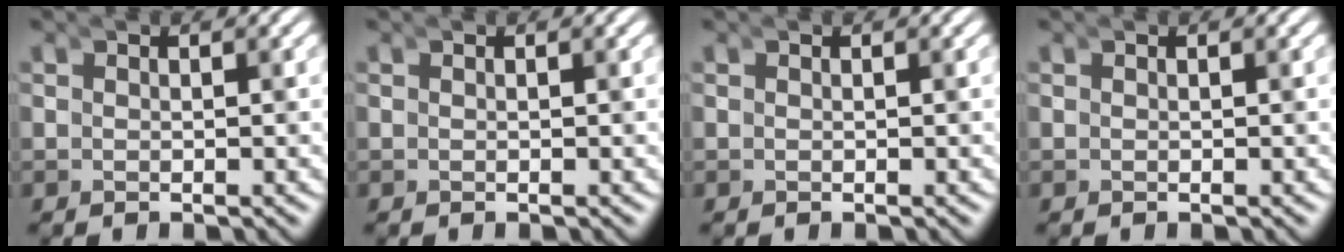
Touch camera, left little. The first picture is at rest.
{"total": 0.0}
{"total": 0.0}
{"total": 0.0}